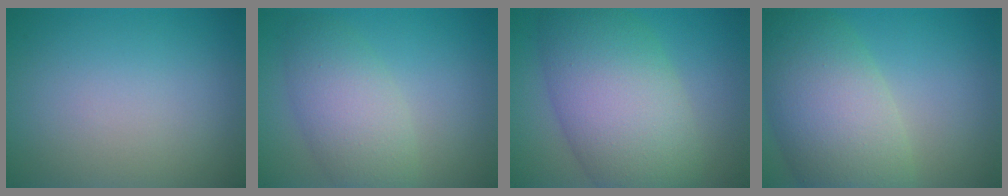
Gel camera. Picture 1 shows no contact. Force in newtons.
{"total": 3.7, "press": 3.7, "slide": 0.3}
{"total": 10.5, "press": 10.5, "slide": 0.6}
{"total": 9.6, "press": 9.6, "slide": 0.5}